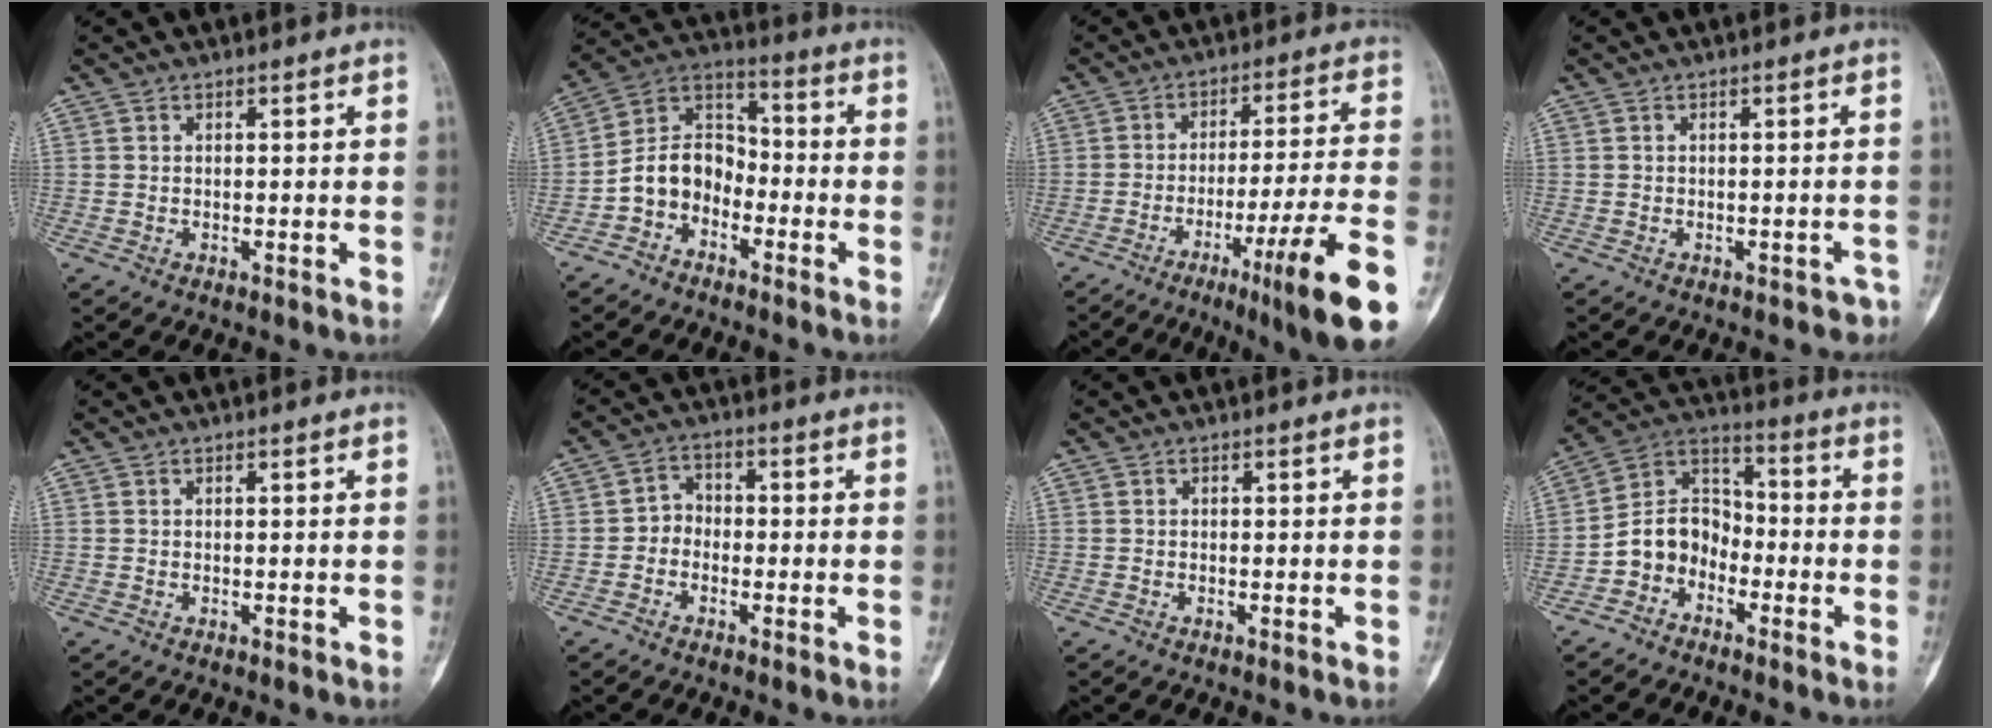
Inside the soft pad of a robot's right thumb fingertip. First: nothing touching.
{"total": 9.8, "force": [-4.2, 7.5, 4.8], "torque": [-0.063, 0.066, -0.093]}
{"total": 18.4, "force": [-9.3, 1.0, 15.9], "torque": [-0.213, 0.030, -0.137]}
{"total": 2.7, "force": [-2.2, 1.4, 0.8], "torque": [0.002, 0.017, -0.022]}
{"total": 0.0}
{"total": 3.8, "force": [-1.3, 3.3, 1.6], "torque": [-0.005, 0.019, -0.036]}
{"total": 0.0}
{"total": 9.5, "force": [-4.2, 7.5, 4.1], "torque": [-0.048, 0.065, -0.092]}